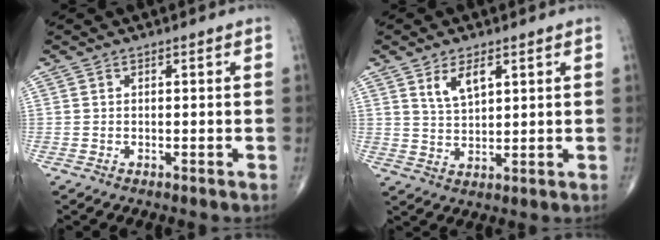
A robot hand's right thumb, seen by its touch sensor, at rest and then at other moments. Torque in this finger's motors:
{"motor_torque": [-0.17, 0.26, -0.10, 0.03, 0.08]}